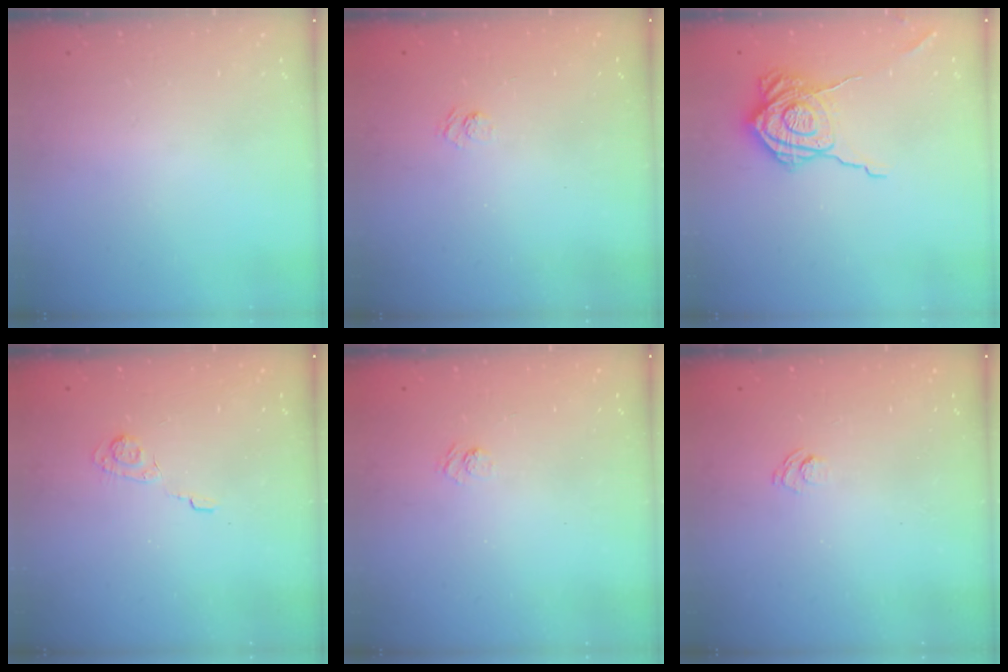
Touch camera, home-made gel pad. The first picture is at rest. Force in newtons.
{"total": 2.3, "press": 1.8, "slide": 1.3}
{"total": 16.1, "press": 16.1, "slide": 1.2}
{"total": 3.2, "press": 2.7, "slide": 1.6}
{"total": 2.3, "press": 1.8, "slide": 1.3}
{"total": 2.3, "press": 1.8, "slide": 1.3}